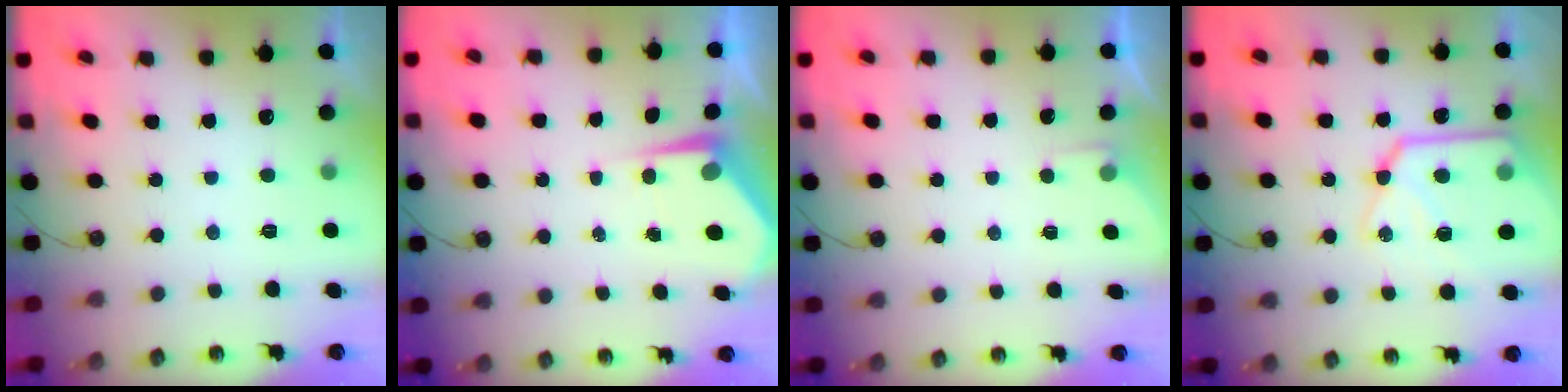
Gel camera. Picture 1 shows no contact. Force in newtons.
{"total": 4.2, "press": 4.2, "slide": 0.5}
{"total": 2.0, "press": 2.0, "slide": 0.4}
{"total": 18.1, "press": 18.0, "slide": 1.7}